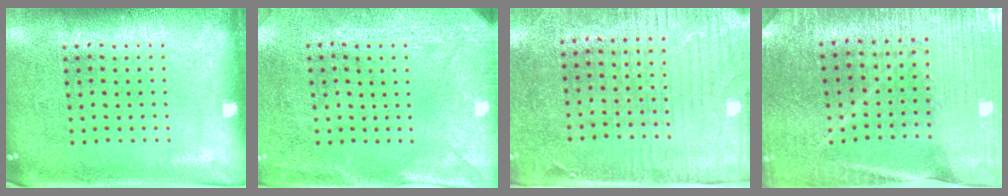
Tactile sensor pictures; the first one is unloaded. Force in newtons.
{"total": 3.0, "press": 2.3, "slide": 1.9}
{"total": 3.0, "press": 2.4, "slide": 1.7}
{"total": 2.3, "press": 2.3, "slide": 0.1}